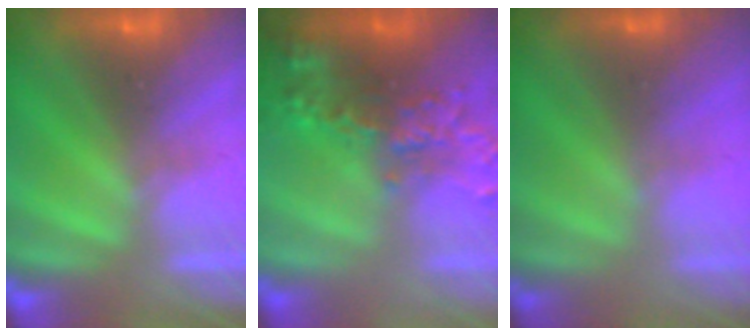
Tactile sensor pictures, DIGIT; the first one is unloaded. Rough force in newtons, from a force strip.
{"total": 6.9}
{"total": 1.3}